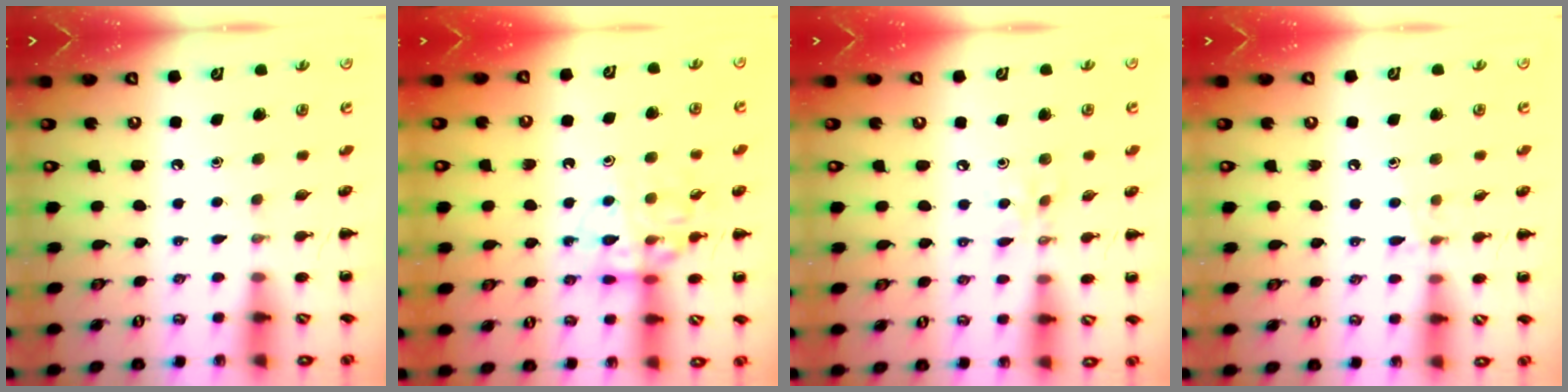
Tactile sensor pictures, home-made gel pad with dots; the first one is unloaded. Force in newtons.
{"total": 12.3, "press": 12.2, "slide": 1.3}
{"total": 4.0, "press": 3.8, "slide": 1.4}
{"total": 6.2, "press": 5.8, "slide": 2.1}